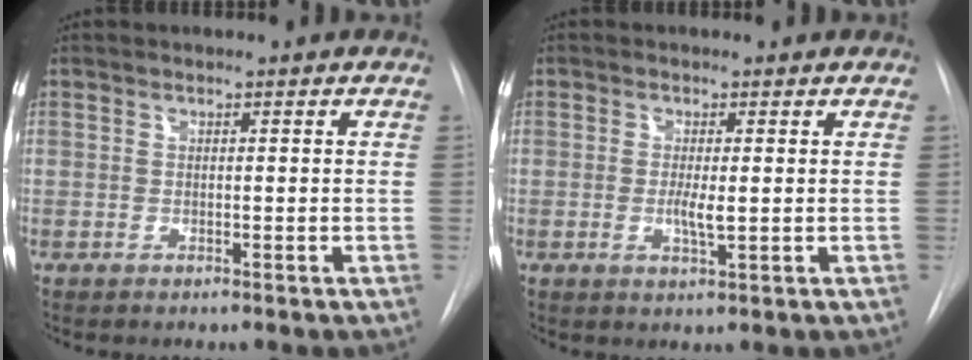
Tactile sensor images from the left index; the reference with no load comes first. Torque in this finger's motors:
{"motor_torque": [0.74, 0.09, 0.05, 0.02]}